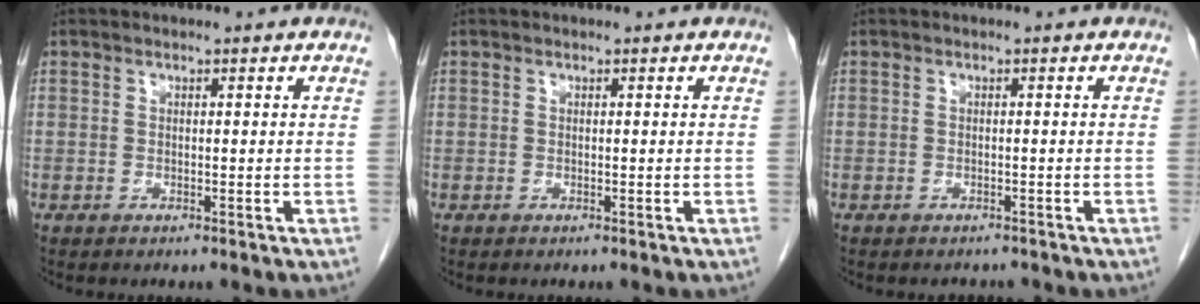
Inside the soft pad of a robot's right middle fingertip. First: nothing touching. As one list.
[{"total": 0.0}, {"total": 1.6, "force": [-1.4, 0.6, 0.0], "torque": [-0.003, -0.001, -0.020]}]